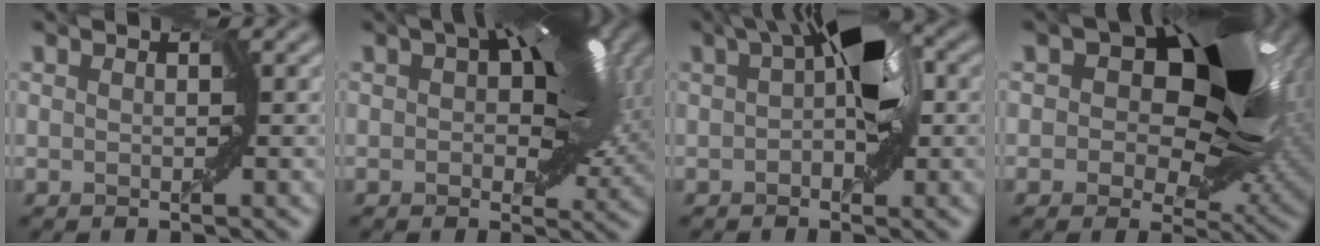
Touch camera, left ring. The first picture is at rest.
{"total": 8.4, "force": [2.4, 4.2, 6.8], "torque": [-0.089, 0.014, 0.029]}
{"total": 6.0, "force": [1.3, 2.2, 5.4], "torque": [-0.074, 0.022, 0.015]}
{"total": 14.5, "force": [4.9, 8.2, 10.9], "torque": [-0.128, 0.038, 0.060]}